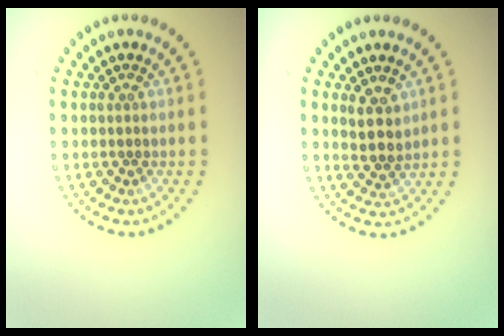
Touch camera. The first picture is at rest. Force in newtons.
{"total": 2.3, "press": 2.0, "slide": 1.0}